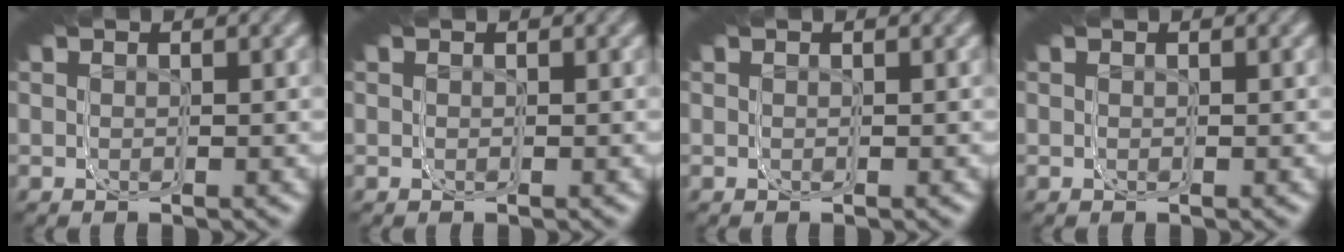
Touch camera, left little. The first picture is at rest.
{"total": 0.0}
{"total": 0.0}
{"total": 0.0}